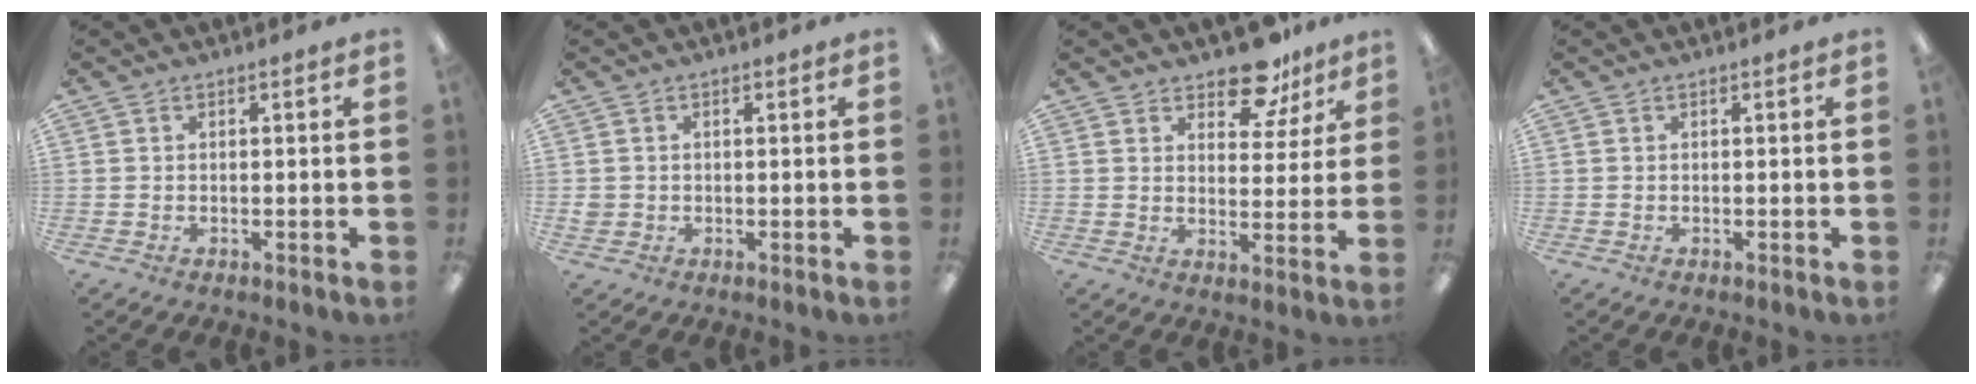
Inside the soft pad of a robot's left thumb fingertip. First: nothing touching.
{"total": 1.9, "force": [-0.1, 1.8, 0.5], "torque": [-0.009, 0.006, -0.004]}
{"total": 10.2, "force": [8.0, 4.8, 4.0], "torque": [-0.050, -0.049, 0.144]}
{"total": 0.0}